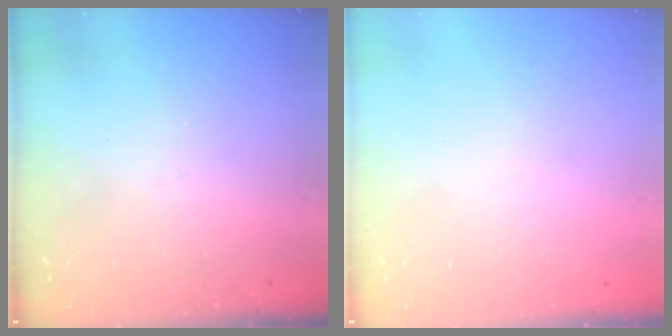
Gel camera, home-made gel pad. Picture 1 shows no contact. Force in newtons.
{"total": 0.0}